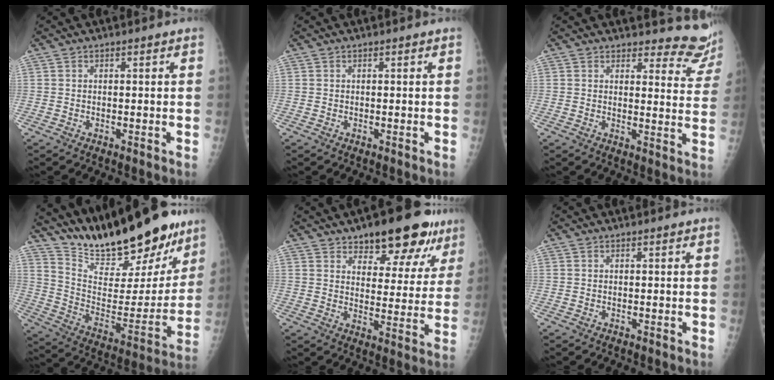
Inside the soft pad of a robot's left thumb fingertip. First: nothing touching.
{"total": 0.0}
{"total": 10.1, "force": [9.9, 2.3, 0.4], "torque": [0.036, -0.099, 0.086]}
{"total": 27.5, "force": [22.5, 8.3, 13.6], "torque": [-0.178, -0.104, 0.348]}
{"total": 16.5, "force": [11.3, 7.2, 9.6], "torque": [-0.069, -0.050, 0.155]}
{"total": 0.0}